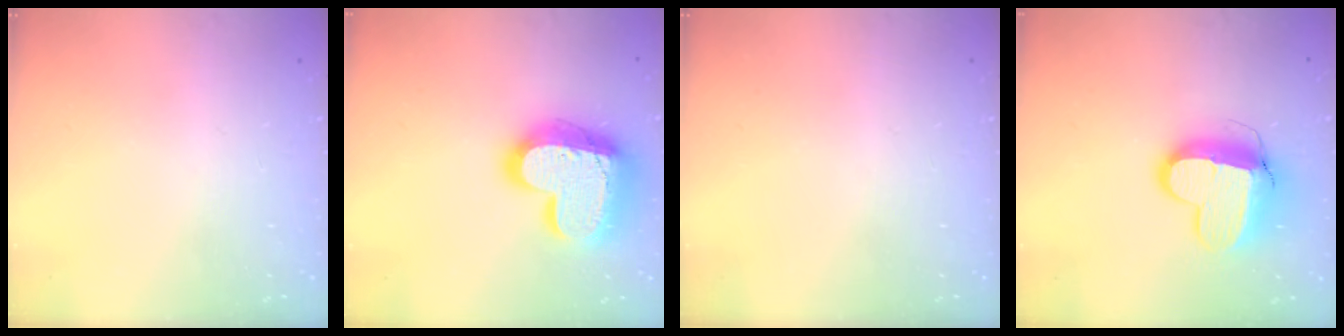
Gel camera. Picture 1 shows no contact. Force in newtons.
{"total": 21.7, "press": 21.6, "slide": 1.9}
{"total": 0.0}
{"total": 13.1, "press": 13.0, "slide": 1.3}